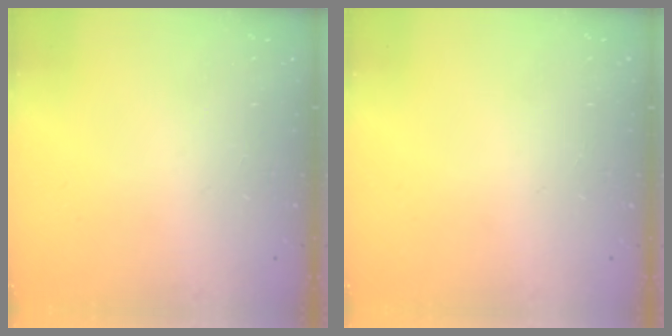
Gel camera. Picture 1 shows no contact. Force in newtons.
{"total": 0.0}